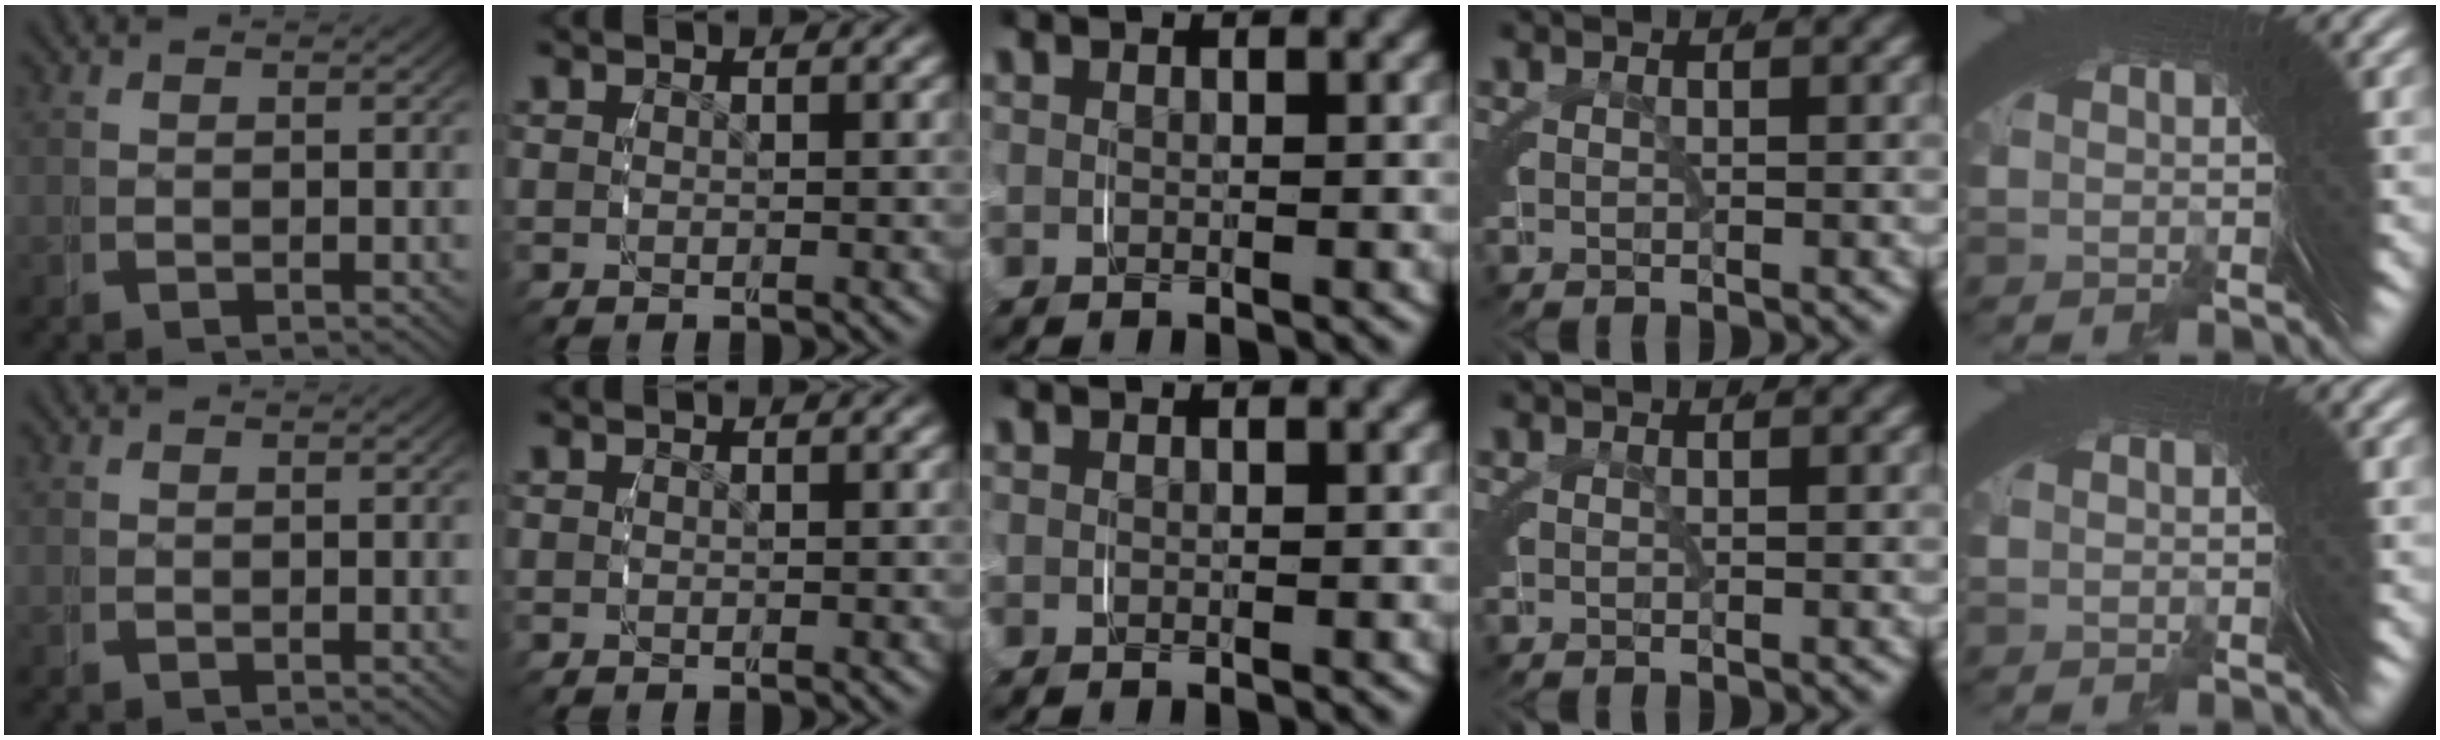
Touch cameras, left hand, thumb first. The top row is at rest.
{}